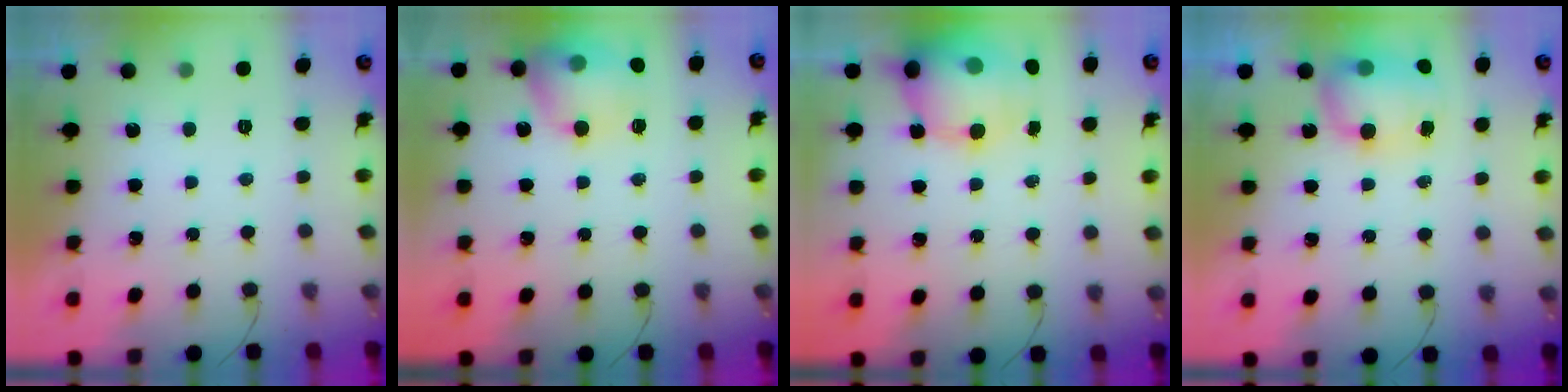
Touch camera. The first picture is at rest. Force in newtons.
{"total": 14.8, "press": 14.6, "slide": 2.1}
{"total": 14.6, "press": 14.0, "slide": 3.9}
{"total": 8.2, "press": 8.1, "slide": 1.3}